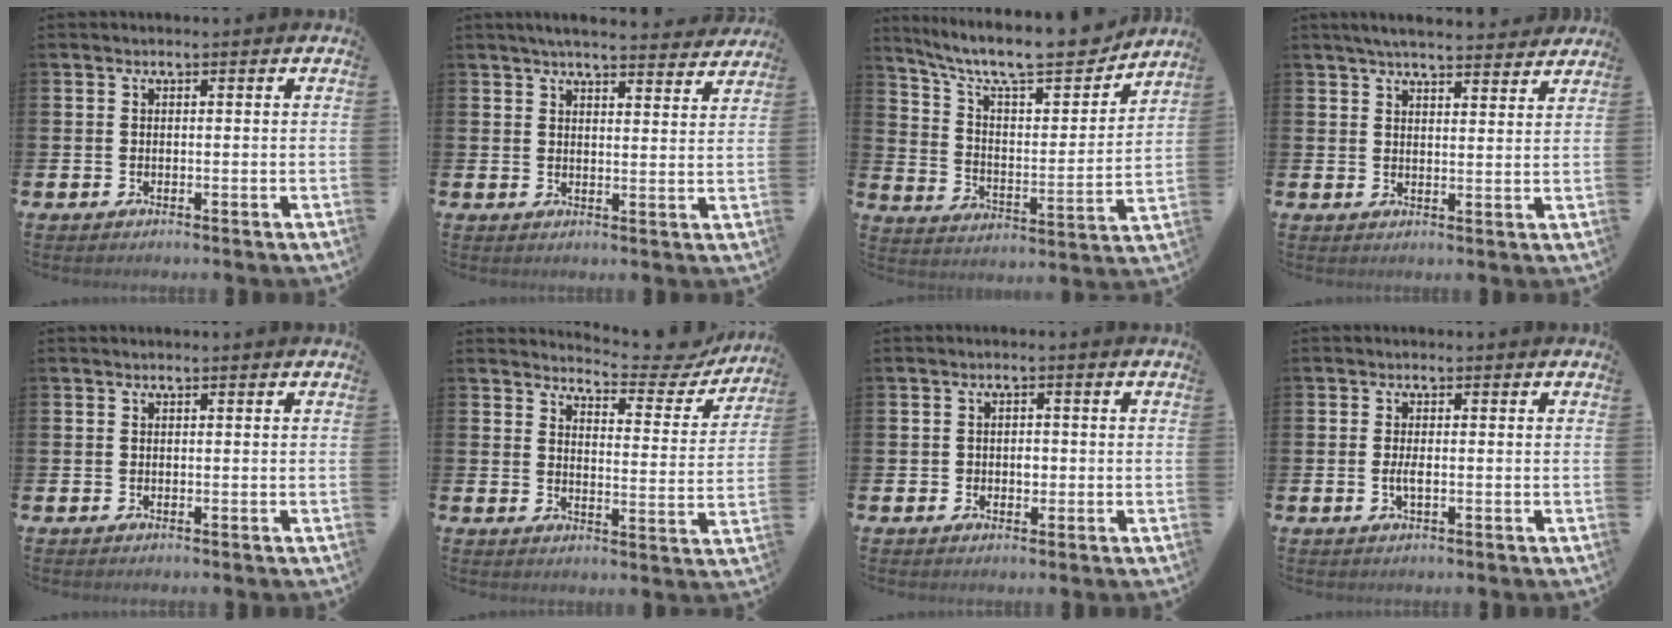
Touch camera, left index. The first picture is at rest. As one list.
[{"total": 4.7, "force": [4.6, 0.2, 1.2], "torque": [-0.018, -0.027, 0.079]}, {"total": 11.1, "force": [9.8, 2.5, 4.5], "torque": [-0.114, -0.075, 0.165]}, {"total": 4.8, "force": [4.7, 0.3, 1.2], "torque": [-0.018, -0.026, 0.081]}, {"total": 0.0}, {"total": 5.6, "force": [5.4, 0.9, 1.3], "torque": [-0.022, -0.045, 0.086]}, {"total": 1.6, "force": [-0.1, 1.3, 0.9], "torque": [0.003, -0.002, -0.008]}, {"total": 1.6, "force": [-0.2, 0.5, 1.5], "torque": [-0.030, 0.001, -0.004]}]